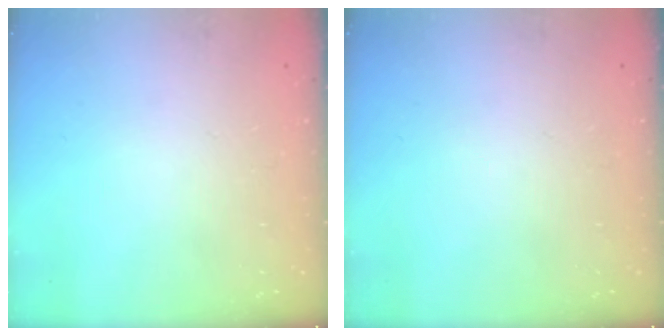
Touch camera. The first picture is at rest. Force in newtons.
{"total": 0.0}